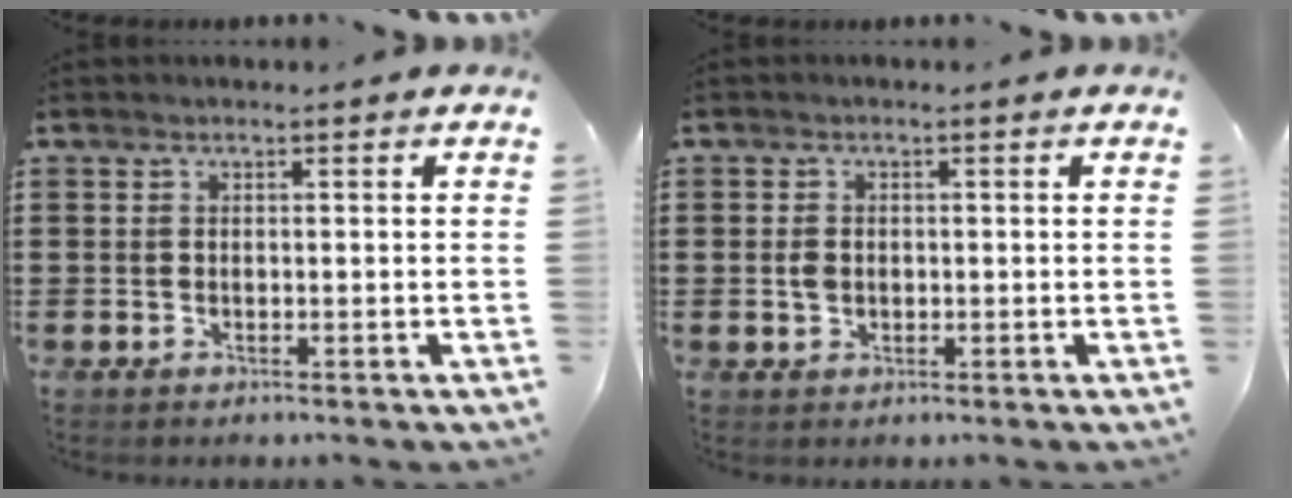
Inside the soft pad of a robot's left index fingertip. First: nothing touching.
{"total": 1.9, "force": [0.0, 1.4, 1.3], "torque": [-0.028, 0.007, 0.000]}